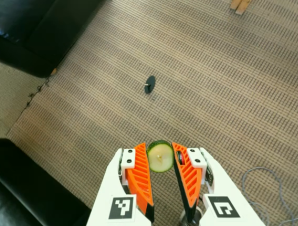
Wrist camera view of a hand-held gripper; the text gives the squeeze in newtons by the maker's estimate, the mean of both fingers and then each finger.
{"total": 9.2, "left": 9.1, "right": 9.2}